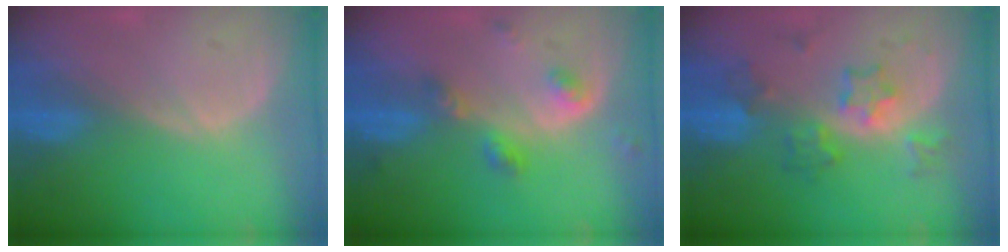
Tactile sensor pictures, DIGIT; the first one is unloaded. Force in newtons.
{"total": 4.7, "press": 4.2, "slide": 2.1}
{"total": 5.9, "press": 5.9, "slide": 0.3}